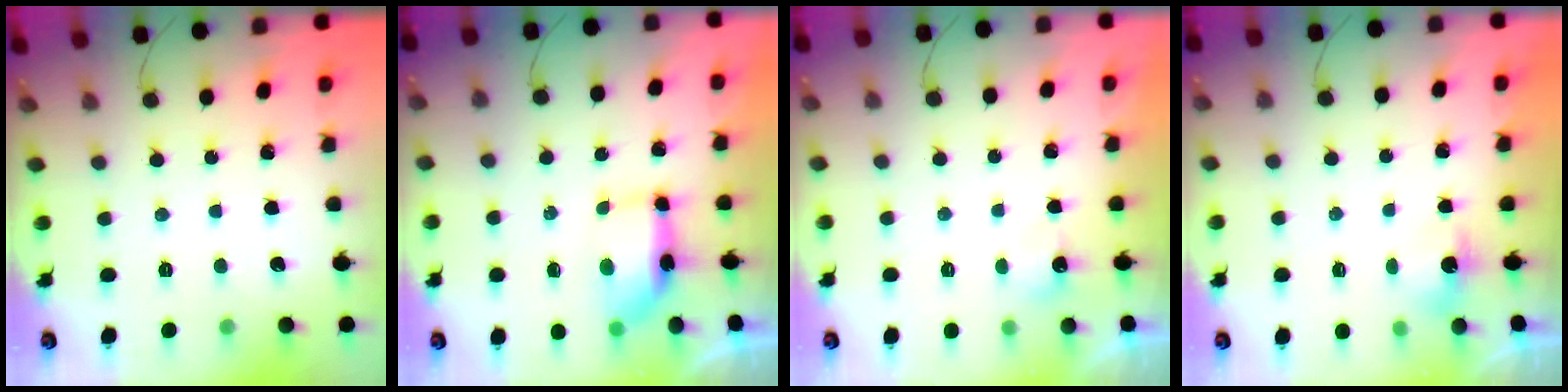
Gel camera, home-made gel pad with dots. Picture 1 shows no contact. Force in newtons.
{"total": 6.8, "press": 6.8, "slide": 0.8}
{"total": 2.4, "press": 2.3, "slide": 0.6}
{"total": 2.9, "press": 2.8, "slide": 0.8}